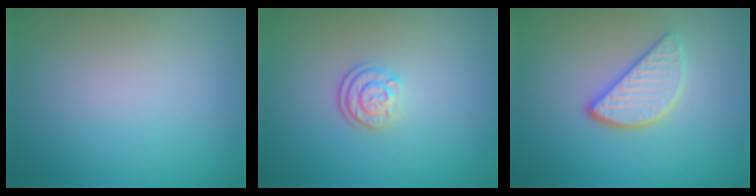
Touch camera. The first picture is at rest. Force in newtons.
{"total": 2.1, "press": 1.8, "slide": 1.2}
{"total": 3.5, "press": 2.9, "slide": 1.9}